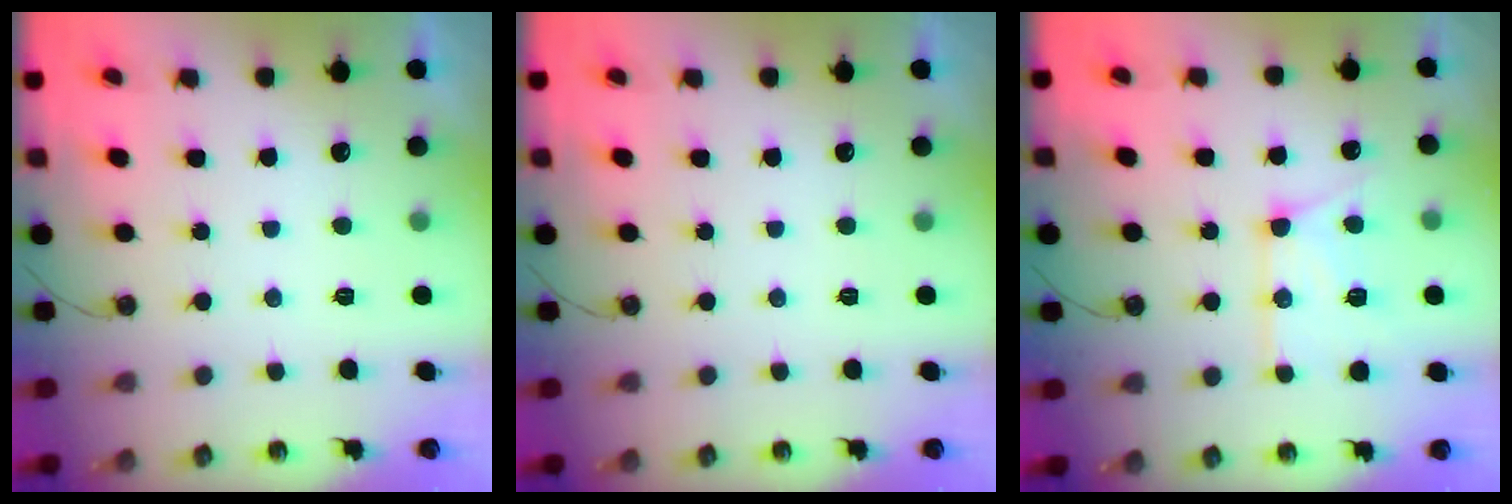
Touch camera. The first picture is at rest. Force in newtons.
{"total": 0.0}
{"total": 13.1, "press": 13.0, "slide": 1.3}